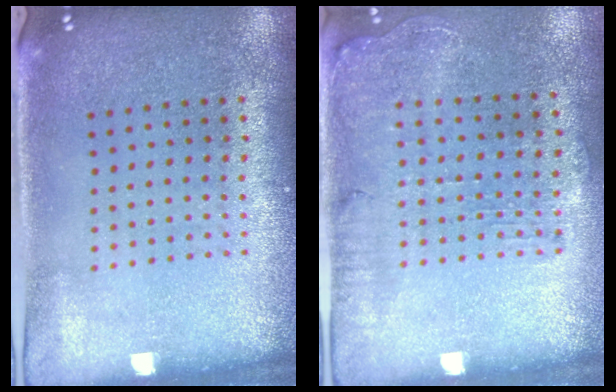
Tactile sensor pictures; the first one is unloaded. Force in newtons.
{"total": 1.3, "press": 1.2, "slide": 0.4}